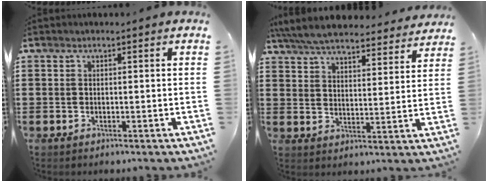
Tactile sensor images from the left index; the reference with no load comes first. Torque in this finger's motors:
{"motor_torque": [2.14, 0.00, 0.17, 0.01]}